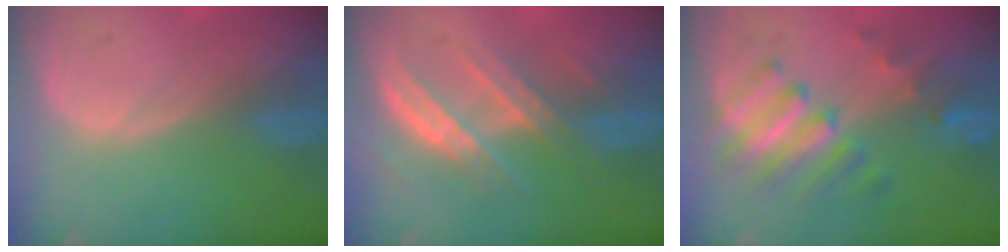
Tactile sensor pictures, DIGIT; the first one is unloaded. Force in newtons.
{"total": 7.1, "press": 6.6, "slide": 2.6}
{"total": 7.5, "press": 7.2, "slide": 2.0}